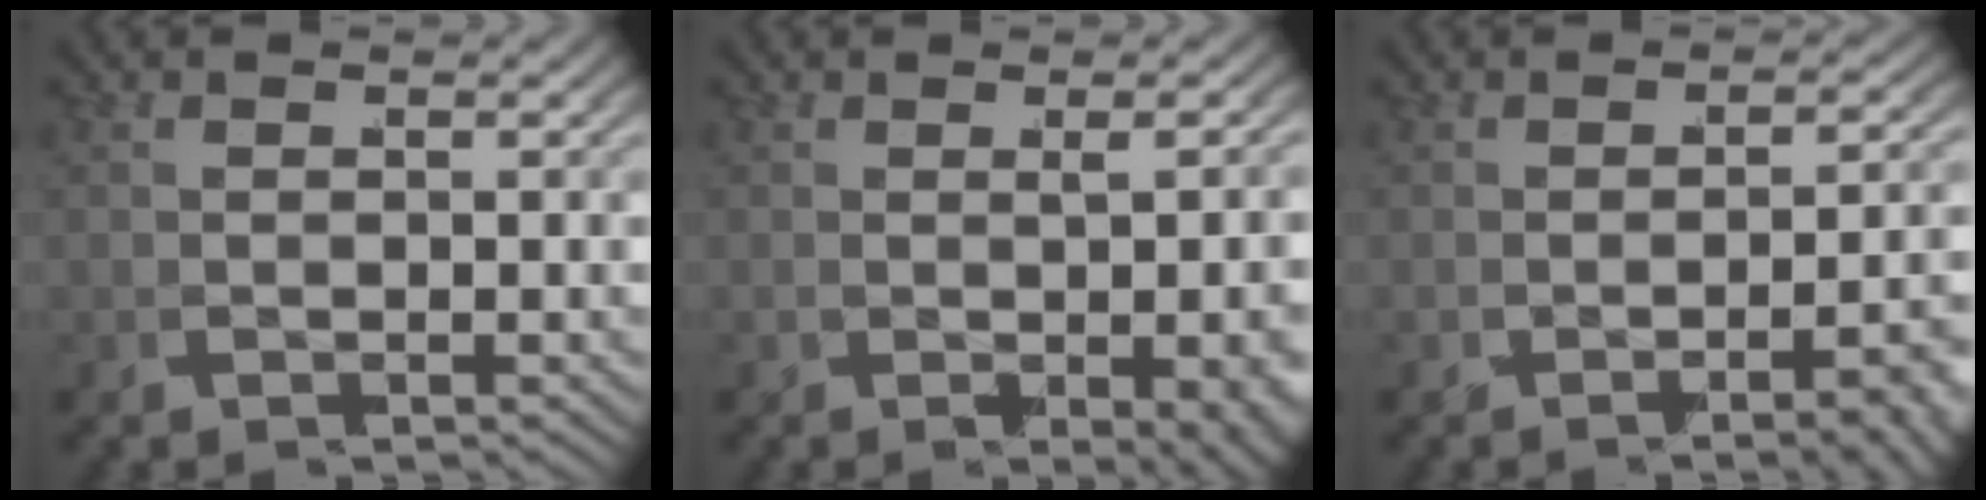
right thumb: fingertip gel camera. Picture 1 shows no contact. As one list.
[{"total": 3.4, "force": [-0.2, 0.6, 3.3], "torque": [-0.039, -0.008, 0.008]}, {"total": 3.6, "force": [-2.0, 0.4, 3.0], "torque": [-0.027, 0.019, -0.039]}]